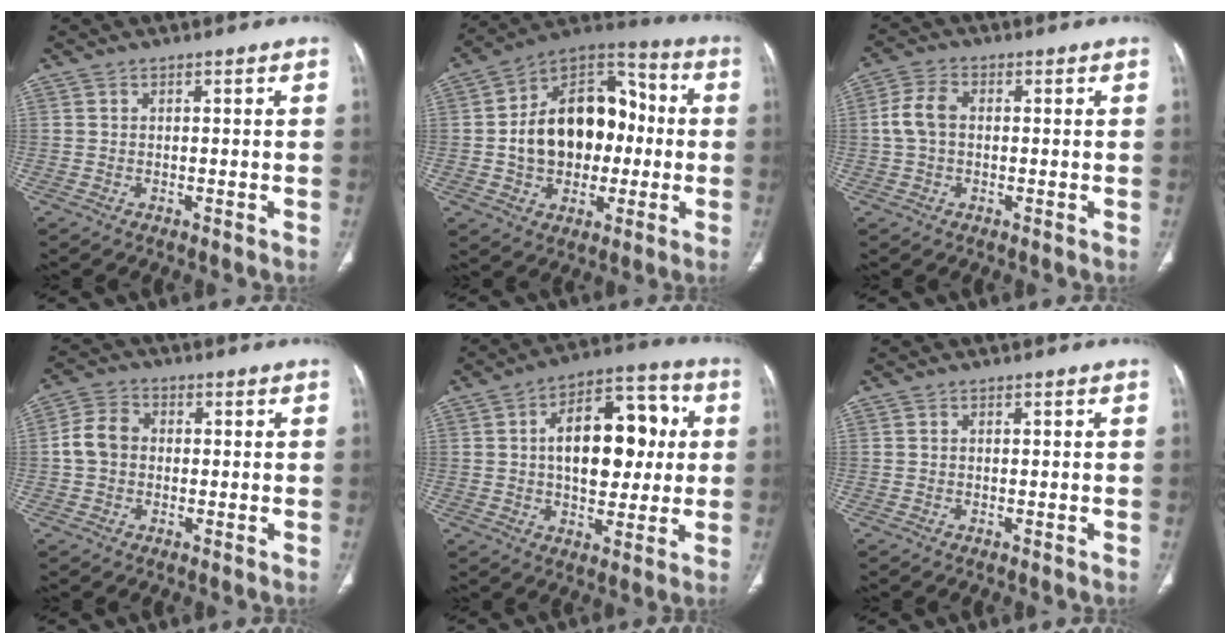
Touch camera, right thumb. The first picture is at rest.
{"total": 20.4, "force": [-0.6, 14.4, 14.5], "torque": [-0.188, 0.040, -0.008]}
{"total": 5.5, "force": [0.1, 3.7, 4.1], "torque": [-0.087, 0.017, -0.002]}
{"total": 6.1, "force": [-0.1, 5.0, 3.6], "torque": [-0.062, 0.018, -0.010]}
{"total": 17.8, "force": [2.3, 10.3, 14.3], "torque": [-0.175, 0.024, 0.033]}
{"total": 0.0}